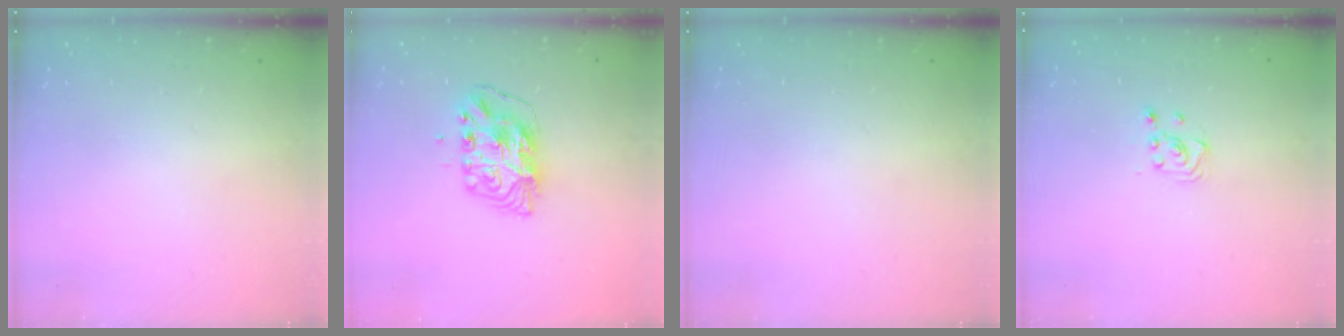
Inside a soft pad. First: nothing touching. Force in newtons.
{"total": 9.4, "press": 9.4, "slide": 0.8}
{"total": 0.0}
{"total": 2.6, "press": 2.4, "slide": 1.0}